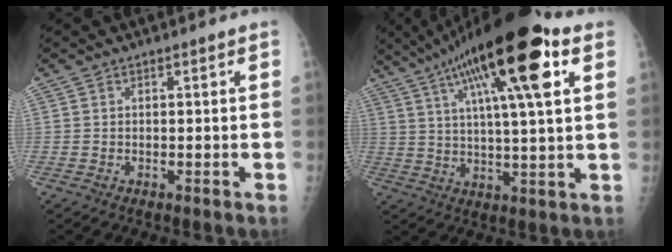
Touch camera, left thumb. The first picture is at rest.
{"total": 21.9, "force": [10.3, 4.5, 18.9], "torque": [-0.311, 0.007, 0.164]}